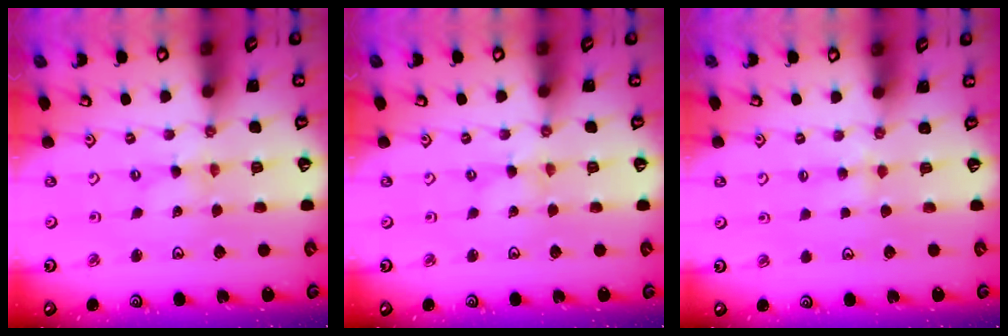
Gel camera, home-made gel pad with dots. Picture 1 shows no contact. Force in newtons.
{"total": 0.0}
{"total": 3.1, "press": 3.1, "slide": 0.4}